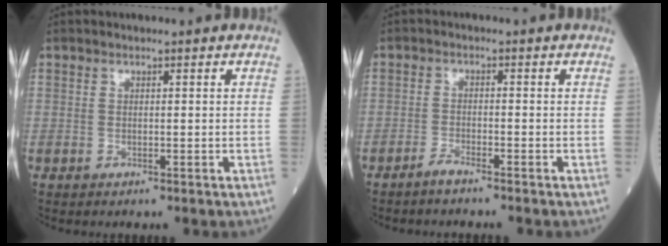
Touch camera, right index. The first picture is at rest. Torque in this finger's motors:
{"motor_torque": [-0.15, -0.33, -0.04, -0.01]}